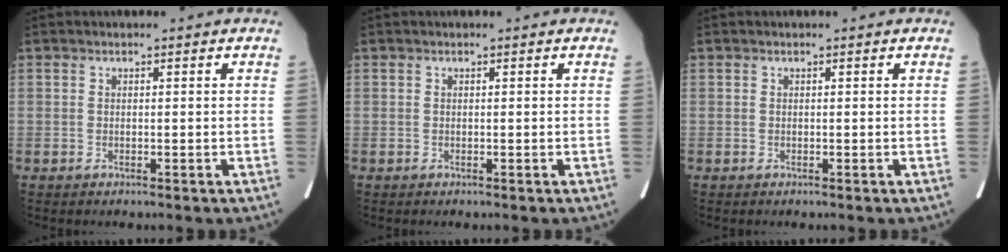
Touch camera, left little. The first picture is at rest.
{"total": 0.0}
{"total": 0.0}